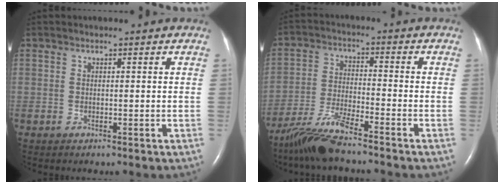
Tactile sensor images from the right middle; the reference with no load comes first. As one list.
[{"total": 8.2, "force": [-6.9, 0.0, 4.5], "torque": [-0.096, -0.028, -0.133]}]